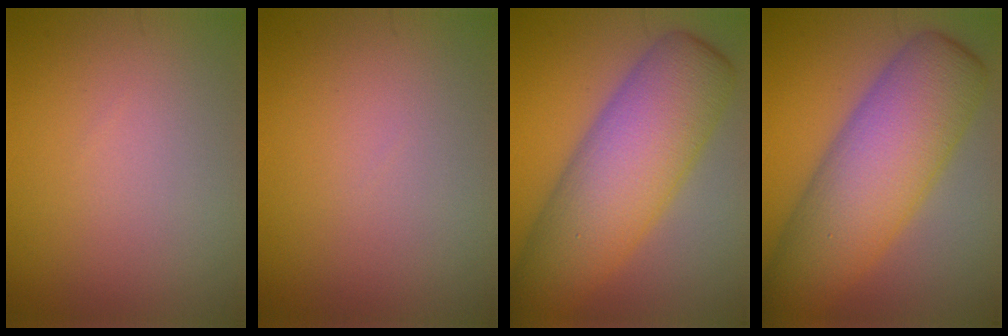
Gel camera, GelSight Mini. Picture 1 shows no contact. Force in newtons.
{"total": 0.0}
{"total": 10.5, "press": 10.5, "slide": 0.2}
{"total": 10.5, "press": 10.5, "slide": 0.2}